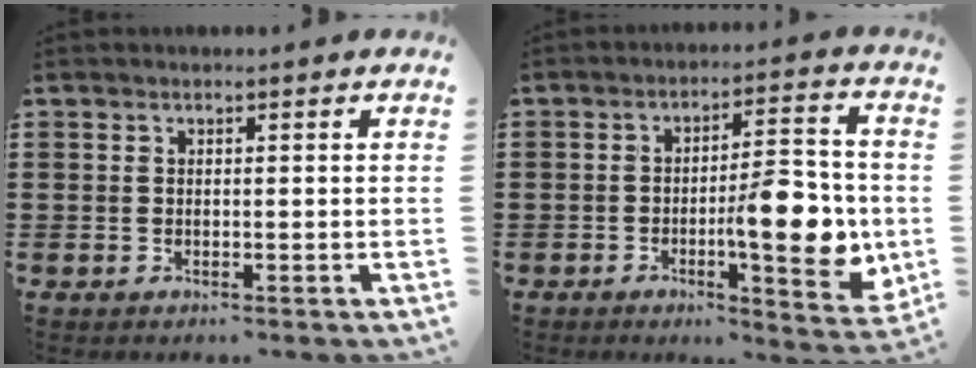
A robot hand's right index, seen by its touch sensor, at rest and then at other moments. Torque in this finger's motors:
{"motor_torque": [1.57, -0.57, 0.53, 0.21]}